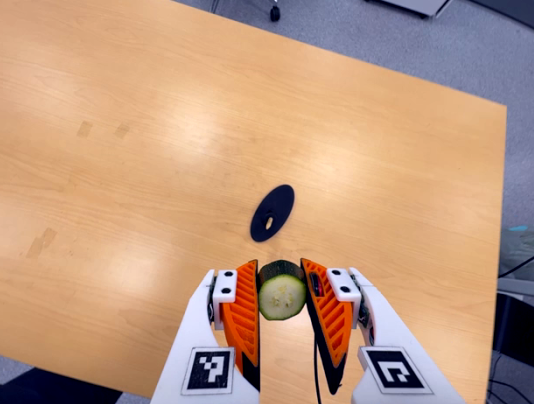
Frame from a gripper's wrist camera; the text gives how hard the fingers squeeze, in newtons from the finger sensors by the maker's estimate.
{"total": 8.4, "left": 7.4, "right": 9.3}